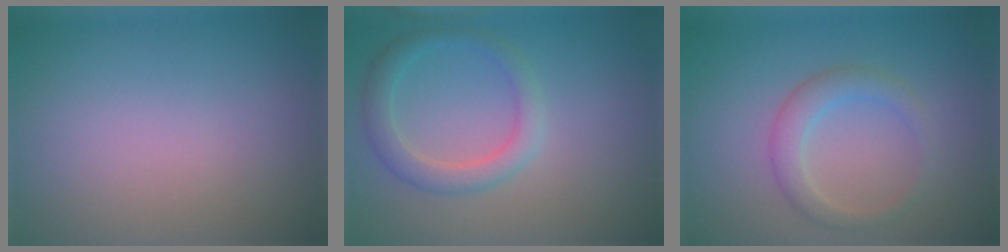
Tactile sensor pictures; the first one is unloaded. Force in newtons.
{"total": 2.8, "press": 2.8, "slide": 0.2}
{"total": 2.3, "press": 2.3, "slide": 0.3}